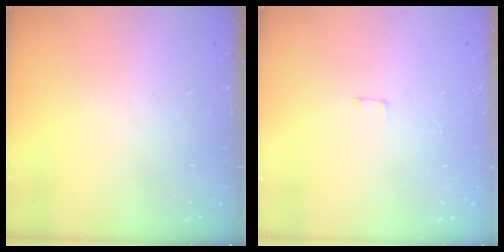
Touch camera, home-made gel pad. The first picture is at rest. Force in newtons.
{"total": 1.8, "press": 1.8, "slide": 0.1}